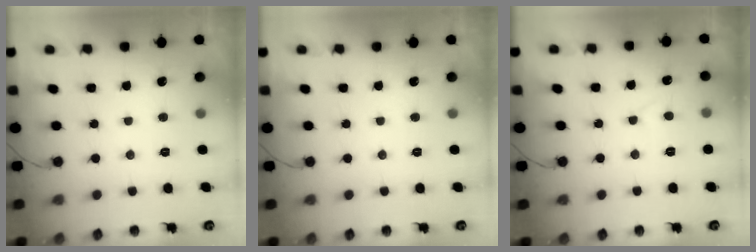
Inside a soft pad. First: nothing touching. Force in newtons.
{"total": 0.0}
{"total": 3.1, "press": 3.1, "slide": 0.3}